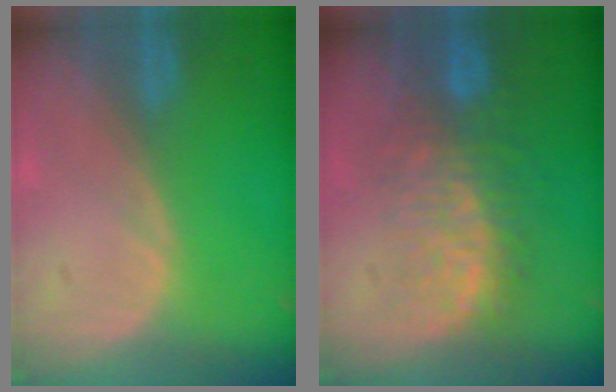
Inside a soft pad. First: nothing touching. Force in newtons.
{"total": 9.5, "press": 8.5, "slide": 4.2}